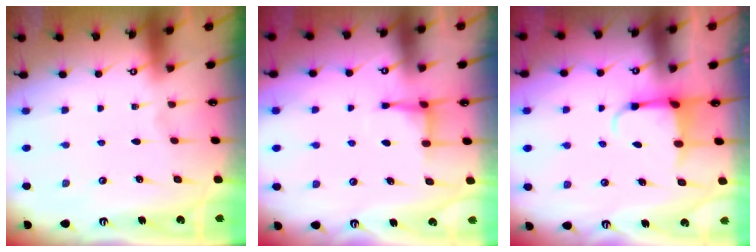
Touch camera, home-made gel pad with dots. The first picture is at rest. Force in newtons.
{"total": 3.8, "press": 3.8, "slide": 0.7}
{"total": 3.9, "press": 3.7, "slide": 1.2}